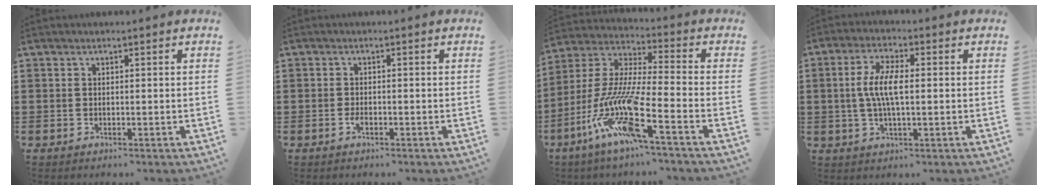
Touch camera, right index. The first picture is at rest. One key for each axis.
{"total": 1.4, "fx": -0.6, "fy": 0.4, "fz": 1.2, "tx": -0.032, "ty": -0.008, "tz": -0.012}
{"total": 13.0, "fx": -8.0, "fy": 1.1, "fz": 10.2, "tx": -0.233, "ty": -0.020, "tz": -0.164}
{"total": 6.4, "fx": 0.0, "fy": 2.0, "fz": 6.1, "tx": -0.131, "ty": -0.003, "tz": -0.008}